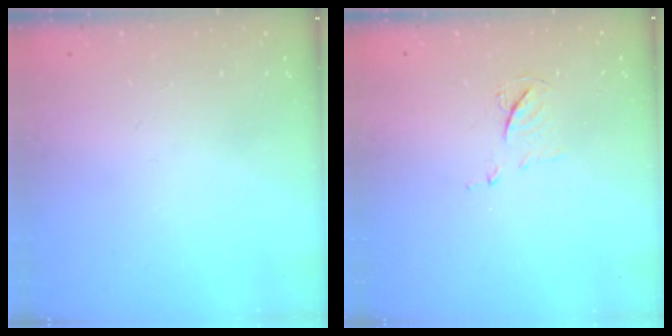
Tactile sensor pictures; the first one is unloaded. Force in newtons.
{"total": 6.1, "press": 6.0, "slide": 0.7}